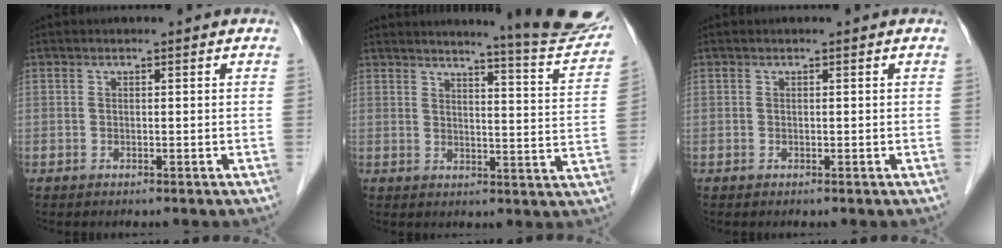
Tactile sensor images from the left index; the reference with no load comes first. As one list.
[{"total": 13.1, "force": [12.4, -0.8, 4.1], "torque": [-0.049, -0.070, 0.135]}, {"total": 0.0}]